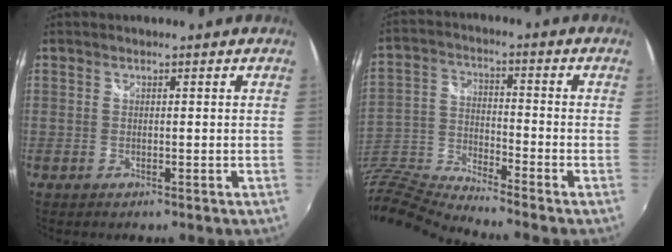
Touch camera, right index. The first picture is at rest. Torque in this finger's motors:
{"motor_torque": [-1.70, -0.43, -1.05, -0.21]}